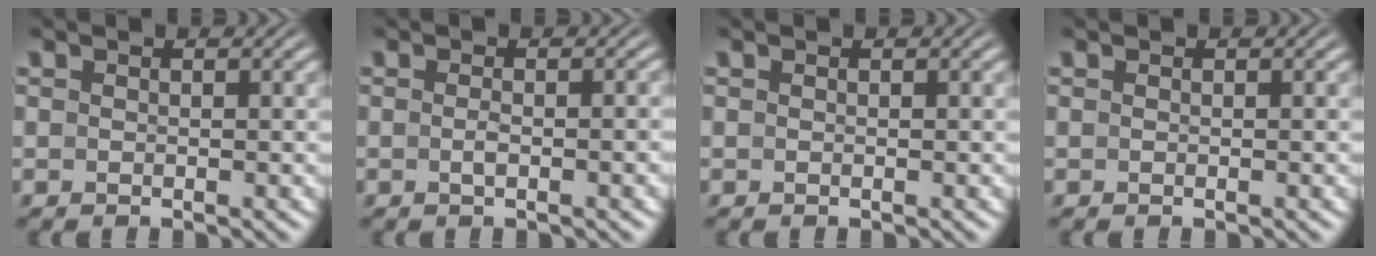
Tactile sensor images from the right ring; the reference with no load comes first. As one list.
[{"total": 1.1, "force": [-0.6, -0.3, 0.8], "torque": [-0.017, -0.003, -0.008]}, {"total": 0.0}, {"total": 0.0}]